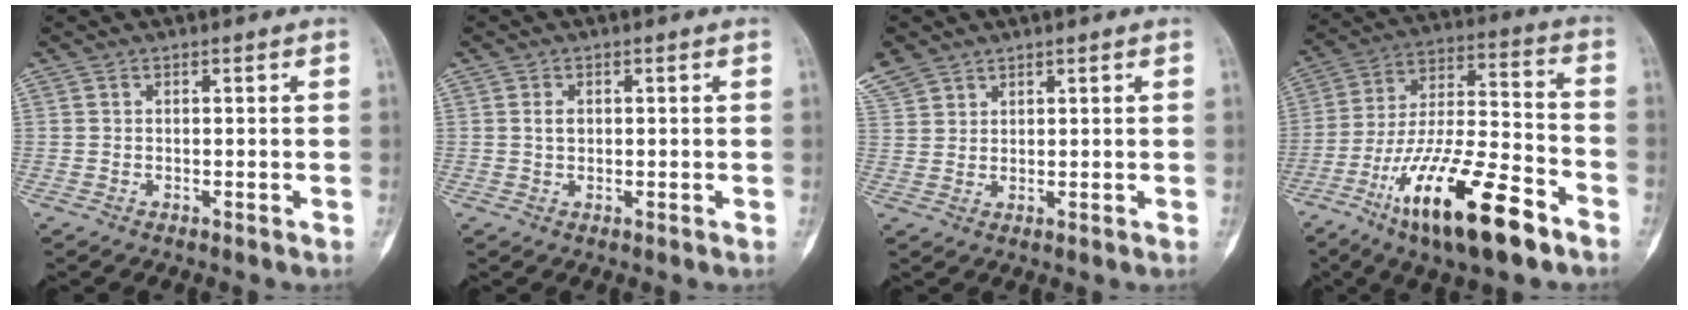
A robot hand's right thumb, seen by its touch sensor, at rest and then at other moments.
{"total": 0.8, "force": [0.2, 0.6, 0.5], "torque": [-0.009, 0.002, 0.004]}
{"total": 7.4, "force": [5.0, 4.8, 2.4], "torque": [-0.060, 0.007, 0.110]}
{"total": 22.7, "force": [-12.6, 6.5, 17.7], "torque": [-0.329, 0.059, -0.219]}